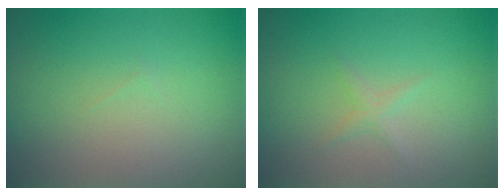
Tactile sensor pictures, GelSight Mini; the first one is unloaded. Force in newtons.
{"total": 0.9, "press": 0.8, "slide": 0.1}